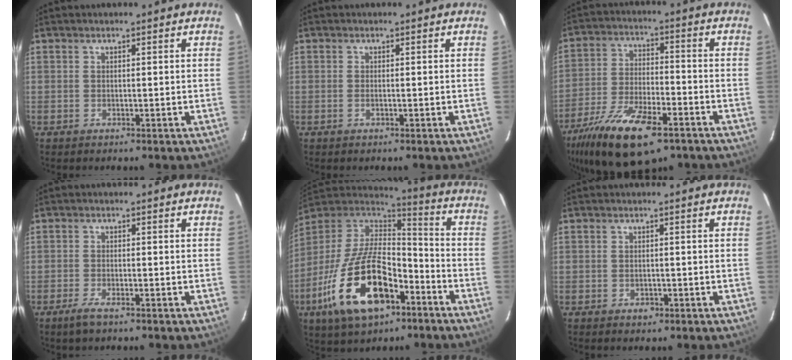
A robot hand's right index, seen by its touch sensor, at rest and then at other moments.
{"total": 0.7, "force": [-0.3, 0.0, 0.6], "torque": [-0.011, 0.000, -0.007]}
{"total": 19.2, "force": [-12.2, 7.1, 12.9], "torque": [-0.260, -0.043, -0.212]}
{"total": 3.3, "force": [-2.4, 0.8, 2.1], "torque": [-0.057, -0.005, -0.048]}
{"total": 23.6, "force": [-11.1, 11.3, 17.5], "torque": [-0.361, -0.027, -0.188]}
{"total": 1.6, "force": [-0.9, 1.2, 0.5], "torque": [-0.008, 0.000, -0.009]}